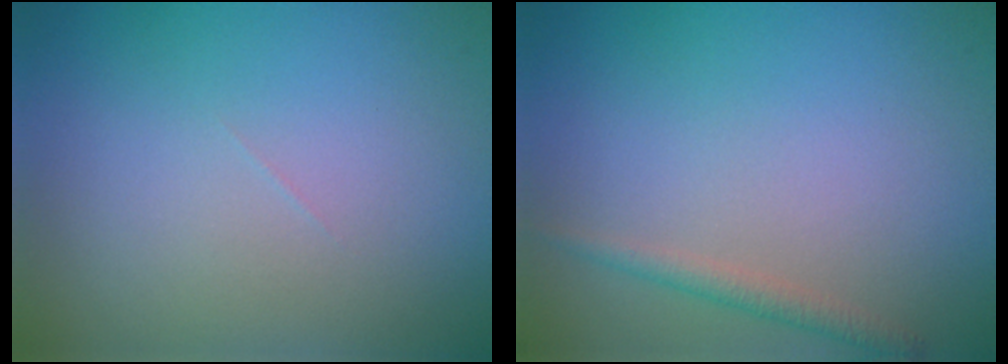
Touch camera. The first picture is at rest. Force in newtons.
{"total": 1.4, "press": 1.4, "slide": 0.0}